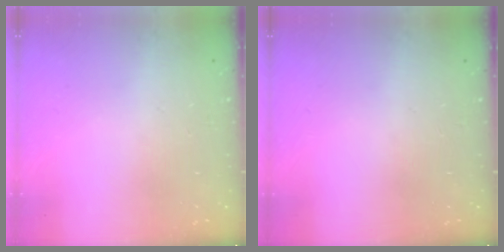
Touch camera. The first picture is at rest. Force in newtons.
{"total": 0.0}